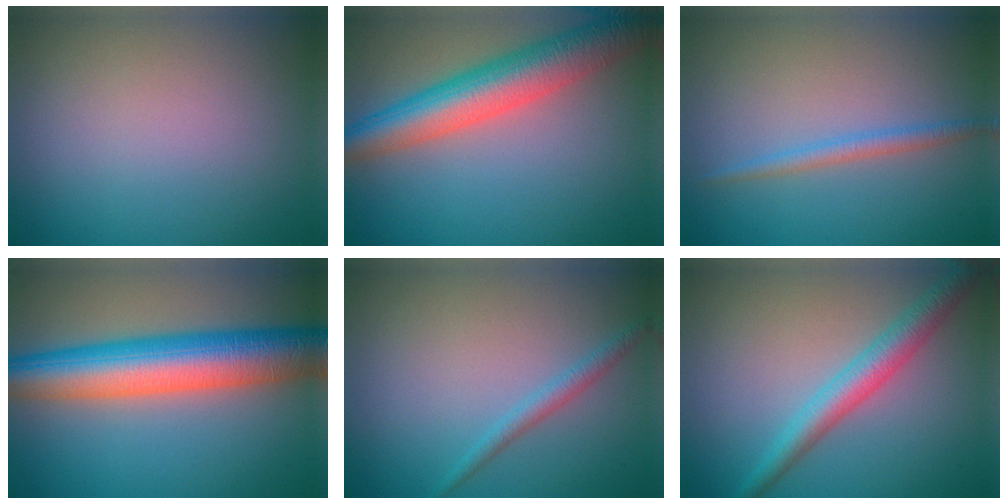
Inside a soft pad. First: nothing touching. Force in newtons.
{"total": 7.5, "press": 7.4, "slide": 0.4}
{"total": 1.6, "press": 1.6, "slide": 0.0}
{"total": 9.8, "press": 9.8, "slide": 0.0}
{"total": 1.5, "press": 1.5, "slide": 0.1}
{"total": 3.7, "press": 3.7, "slide": 0.1}